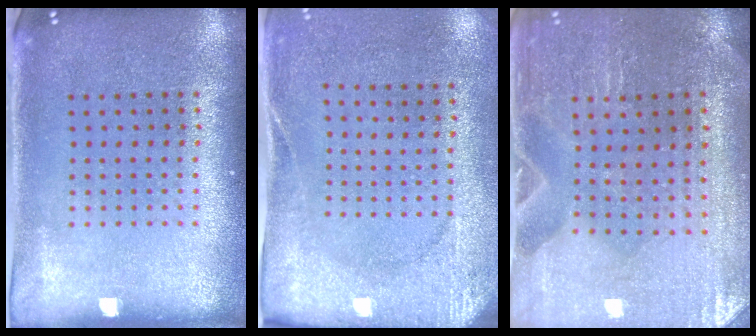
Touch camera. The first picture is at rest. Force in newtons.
{"total": 2.6, "press": 2.1, "slide": 1.6}
{"total": 0.8, "press": 0.8, "slide": 0.2}